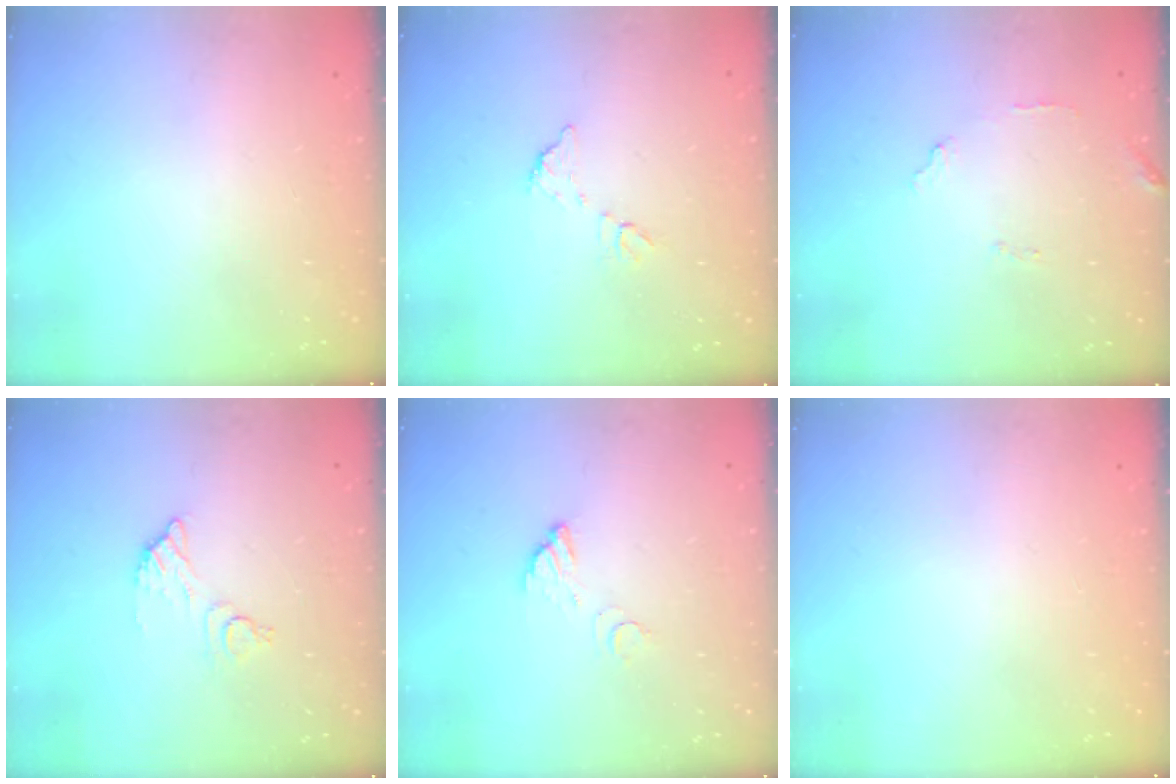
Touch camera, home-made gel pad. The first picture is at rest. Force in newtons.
{"total": 6.5, "press": 6.5, "slide": 0.2}
{"total": 7.8, "press": 7.8, "slide": 0.4}
{"total": 6.8, "press": 6.8, "slide": 0.3}
{"total": 3.7, "press": 3.7, "slide": 0.3}
{"total": 0.0}